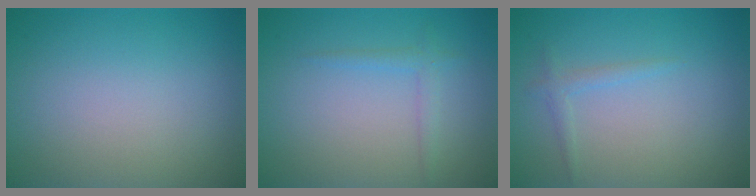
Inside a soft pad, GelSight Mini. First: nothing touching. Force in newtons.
{"total": 1.4, "press": 1.4, "slide": 0.0}
{"total": 1.1, "press": 1.1, "slide": 0.1}